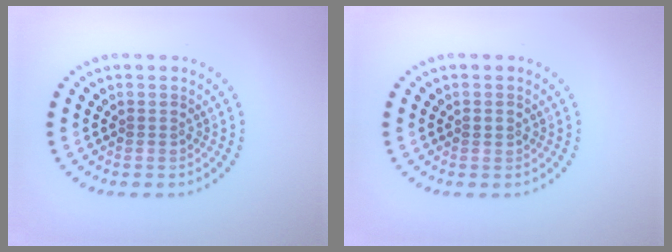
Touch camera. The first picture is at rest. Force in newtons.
{"total": 0.9, "press": 0.9, "slide": 0.1}